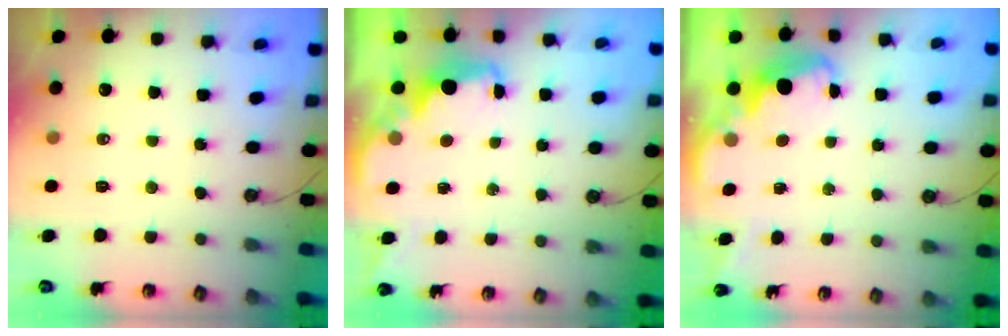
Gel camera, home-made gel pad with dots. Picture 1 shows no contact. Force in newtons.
{"total": 2.0, "press": 1.8, "slide": 0.7}
{"total": 2.7, "press": 2.6, "slide": 0.8}